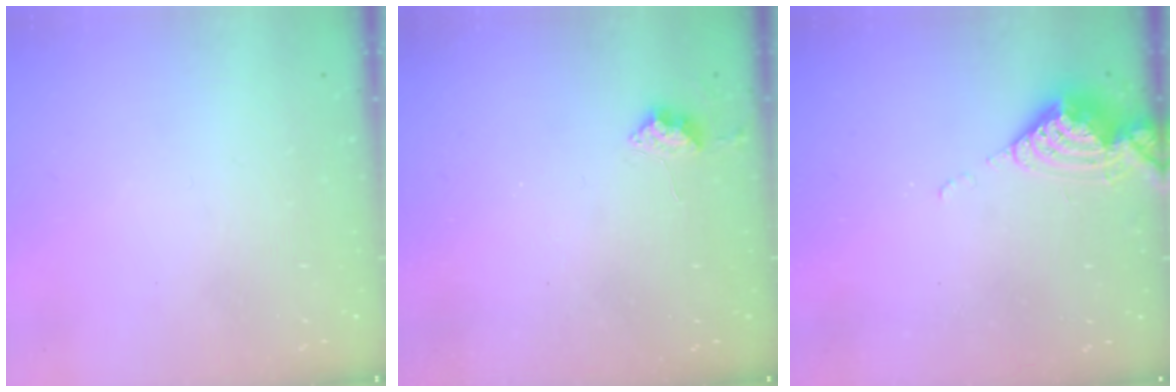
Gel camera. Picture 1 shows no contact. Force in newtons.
{"total": 5.4, "press": 5.3, "slide": 0.6}
{"total": 7.9, "press": 7.8, "slide": 0.8}